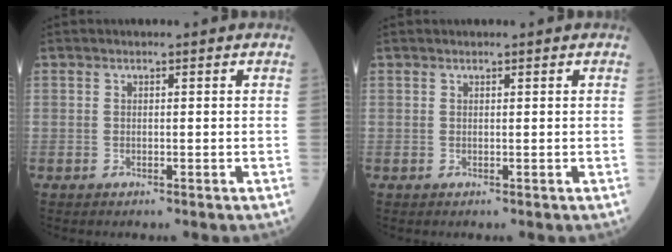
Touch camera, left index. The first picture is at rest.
{"total": 0.0}